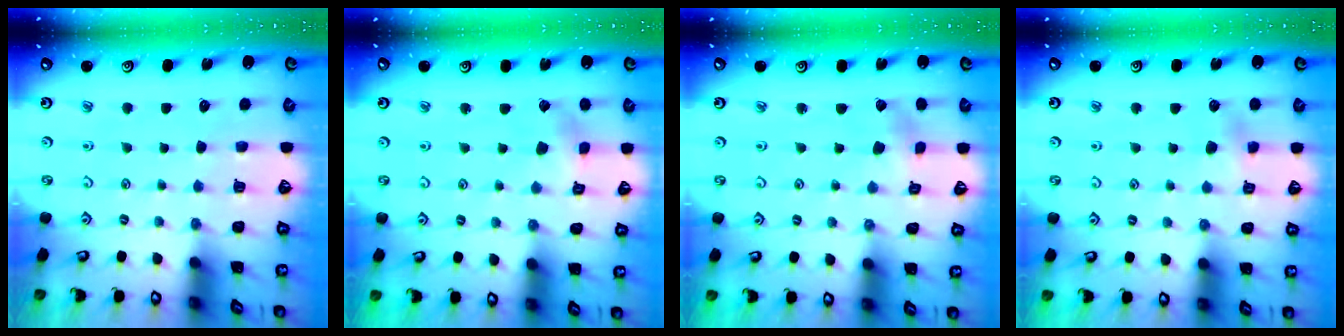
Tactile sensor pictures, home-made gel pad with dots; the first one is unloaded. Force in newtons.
{"total": 3.4, "press": 3.4, "slide": 0.4}
{"total": 1.9, "press": 1.9, "slide": 0.2}
{"total": 4.2, "press": 4.2, "slide": 0.6}